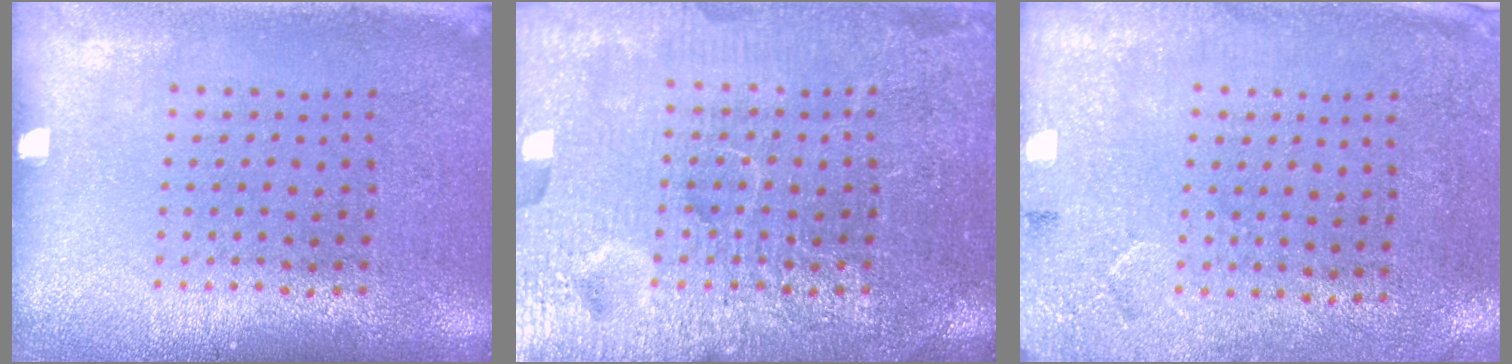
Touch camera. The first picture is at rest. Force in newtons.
{"total": 7.0, "press": 7.0, "slide": 0.9}
{"total": 2.7, "press": 2.2, "slide": 1.6}